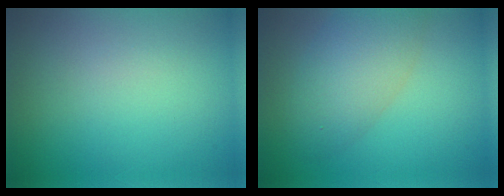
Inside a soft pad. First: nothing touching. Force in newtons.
{"total": 5.3, "press": 5.3, "slide": 0.1}